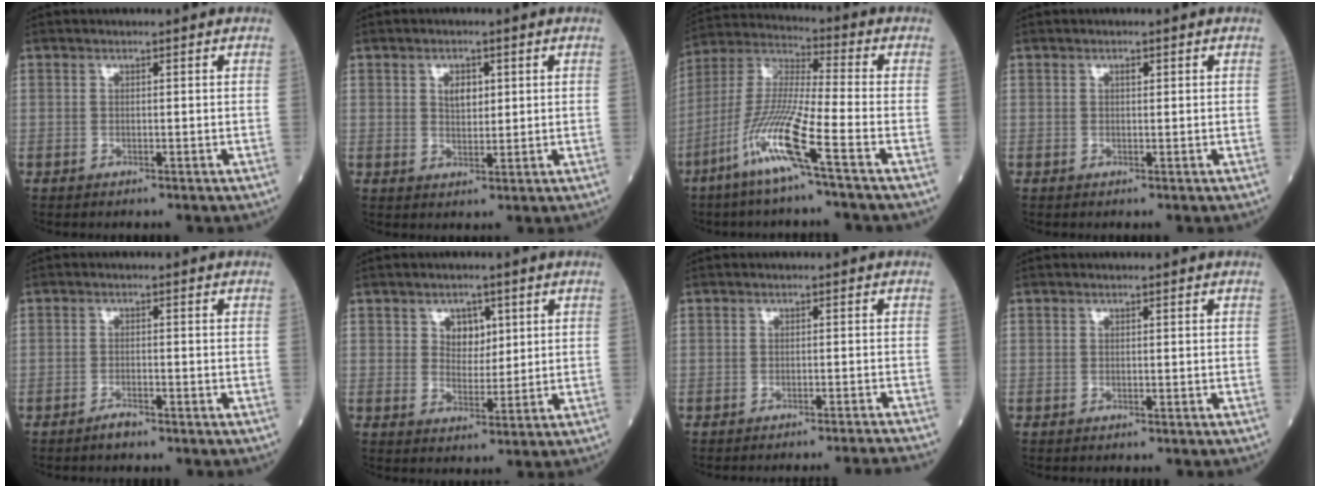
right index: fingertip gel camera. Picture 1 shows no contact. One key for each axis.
{"total": 3.1, "fx": 1.1, "fy": 1.9, "fz": 2.2, "tx": -0.033, "ty": 0.001, "tz": 0.018}
{"total": 12.3, "fx": -6.3, "fy": -0.6, "fz": 10.5, "tx": -0.222, "ty": -0.016, "tz": -0.132}
{"total": 0.7, "fx": 0.3, "fy": 0.3, "fz": 0.5, "tx": -0.010, "ty": -0.001, "tz": 0.004}
{"total": 1.7, "fx": -1.4, "fy": 0.3, "fz": 0.8, "tx": -0.018, "ty": 0.000, "tz": -0.024}
{"total": 4.1, "fx": 1.7, "fy": 3.0, "fz": 2.2, "tx": -0.028, "ty": 0.004, "tz": 0.030}
{"total": 7.4, "fx": -6.8, "fy": -2.5, "fz": 1.0, "tx": 0.007, "ty": -0.019, "tz": -0.082}
{"total": 0.0}